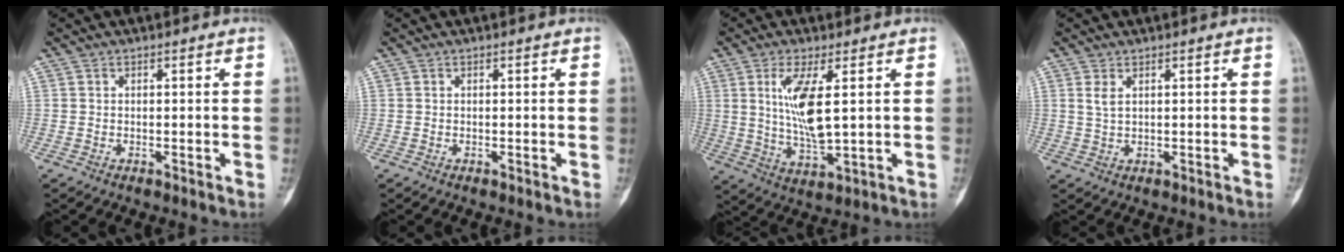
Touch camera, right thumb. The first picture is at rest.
{"total": 0.0}
{"total": 9.8, "force": [2.2, 2.5, 9.2], "torque": [-0.196, -0.027, 0.052]}
{"total": 2.3, "force": [1.0, 1.1, 1.8], "torque": [-0.038, 0.000, 0.029]}